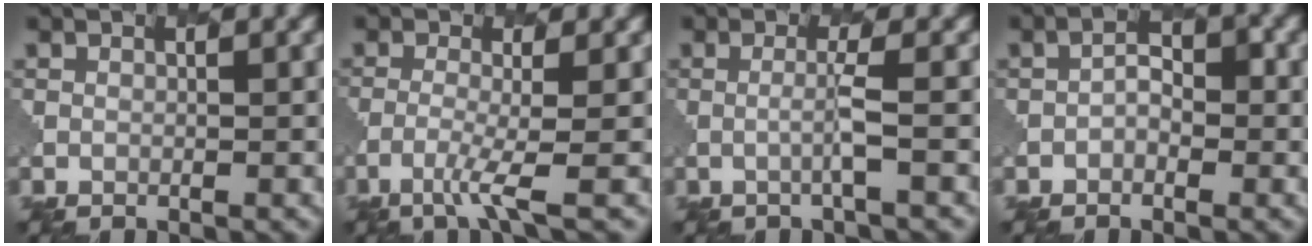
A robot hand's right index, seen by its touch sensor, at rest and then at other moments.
{"total": 3.0, "force": [-1.4, 0.4, 2.7], "torque": [-0.053, -0.006, -0.042]}
{"total": 1.5, "force": [-0.2, 0.0, 1.5], "torque": [-0.029, -0.001, -0.012]}
{"total": 1.4, "force": [-0.5, 0.9, 0.9], "torque": [-0.015, 0.003, -0.012]}